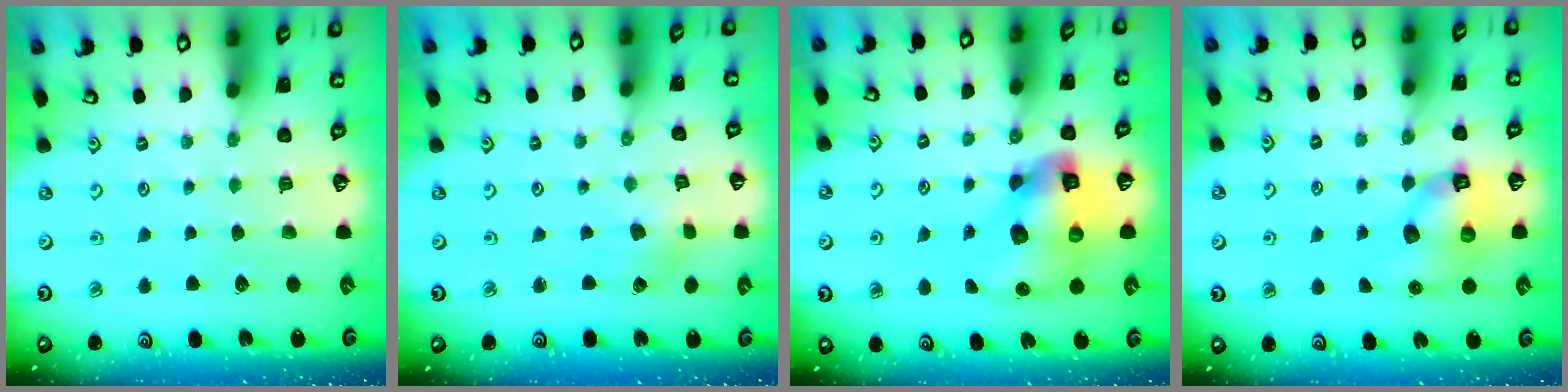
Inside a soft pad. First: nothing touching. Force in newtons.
{"total": 2.6, "press": 2.6, "slide": 0.5}
{"total": 15.0, "press": 14.8, "slide": 2.3}
{"total": 9.4, "press": 9.3, "slide": 1.5}